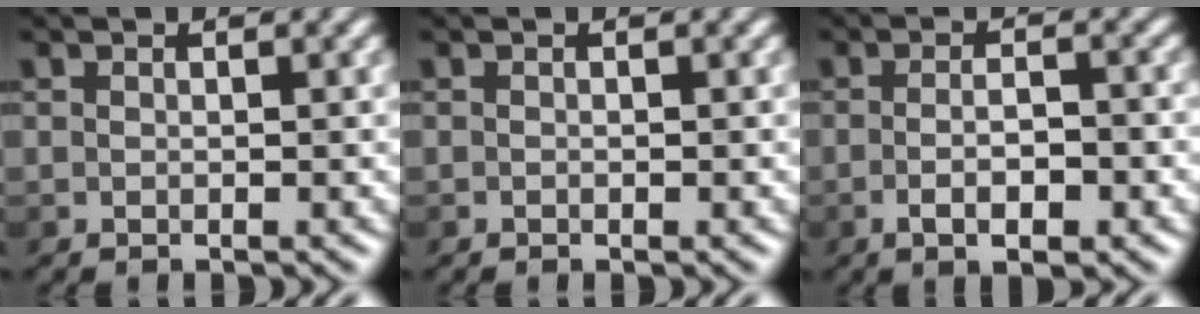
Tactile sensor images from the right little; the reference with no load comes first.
{"total": 0.0}
{"total": 3.7, "force": [-1.1, 1.2, 3.4], "torque": [-0.058, -0.006, -0.015]}